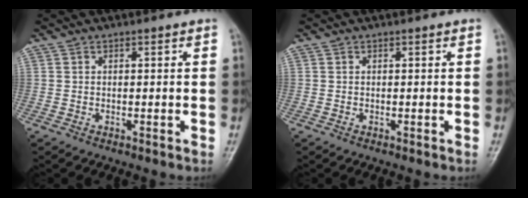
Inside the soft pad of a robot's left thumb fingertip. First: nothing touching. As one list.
[{"total": 0.0}]